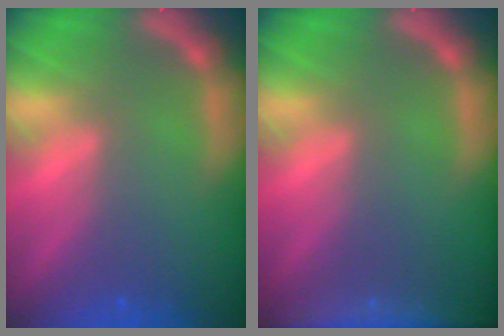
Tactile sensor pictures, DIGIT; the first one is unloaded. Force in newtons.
{"total": 6.9}